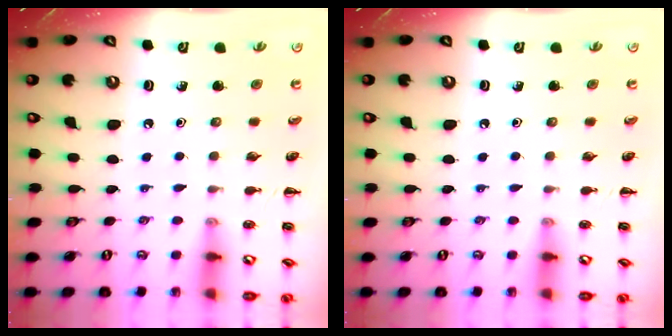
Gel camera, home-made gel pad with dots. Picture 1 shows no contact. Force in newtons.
{"total": 0.0}